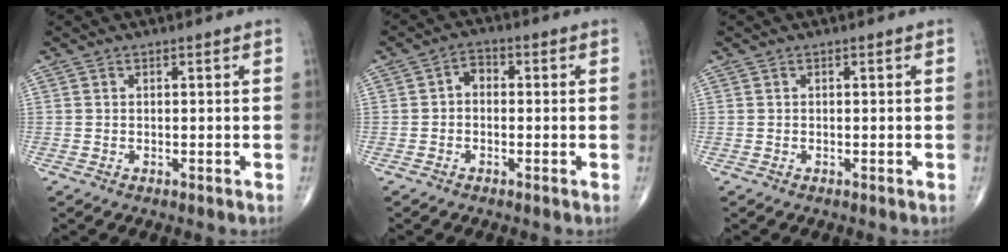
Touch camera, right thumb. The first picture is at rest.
{"total": 3.0, "force": [-0.2, 2.3, 2.0], "torque": [-0.016, 0.015, -0.016]}
{"total": 0.0}